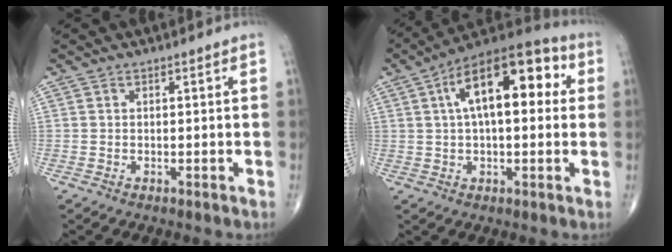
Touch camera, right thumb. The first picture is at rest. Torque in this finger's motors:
{"motor_torque": [0.80, 3.65, 1.49, 0.28, 0.48]}